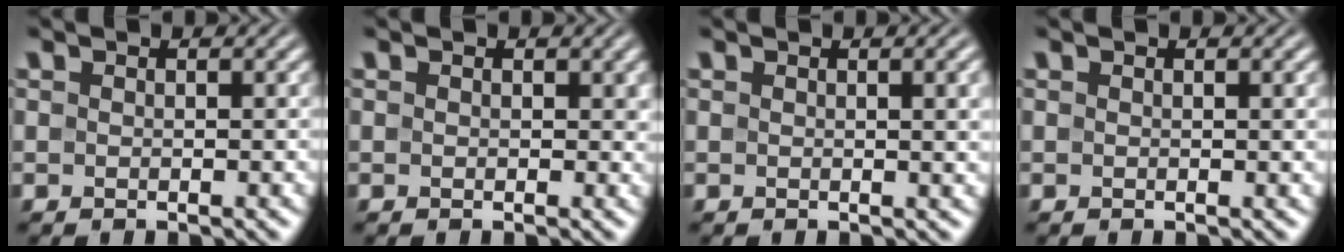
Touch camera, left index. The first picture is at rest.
{"total": 0.9, "force": [0.3, 0.7, 0.4], "torque": [-0.001, -0.001, 0.000]}
{"total": 2.7, "force": [0.6, 0.8, 2.5], "torque": [-0.023, 0.006, 0.006]}
{"total": 0.6, "force": [0.1, 0.1, 0.5], "torque": [-0.006, 0.004, 0.001]}